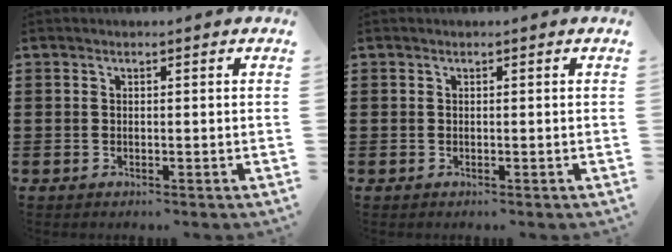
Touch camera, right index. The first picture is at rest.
{"total": 0.0}